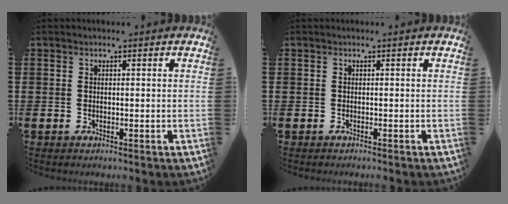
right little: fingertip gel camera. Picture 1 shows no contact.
{"total": 0.0}